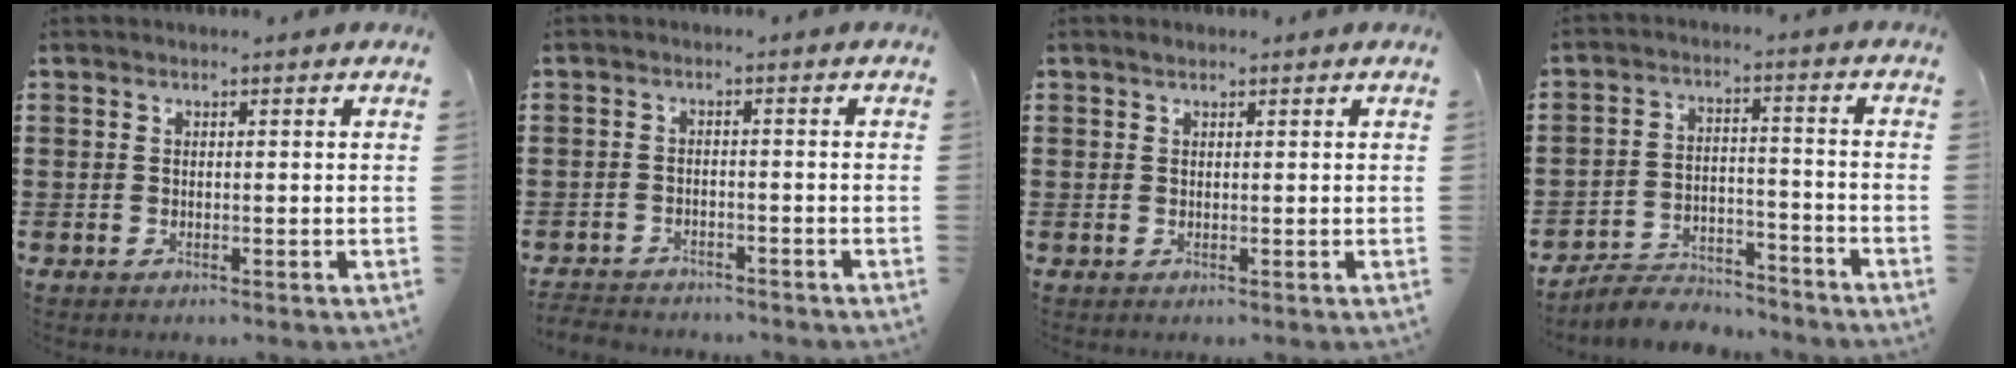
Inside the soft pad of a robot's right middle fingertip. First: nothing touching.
{"total": 2.7, "force": [-2.7, 0.4, -0.1], "torque": [-0.005, -0.003, -0.058]}
{"total": 0.5, "force": [0.5, 0.2, 0.0], "torque": [-0.002, 0.000, 0.010]}
{"total": 5.2, "force": [-5.1, 1.0, 0.5], "torque": [-0.011, 0.011, -0.103]}